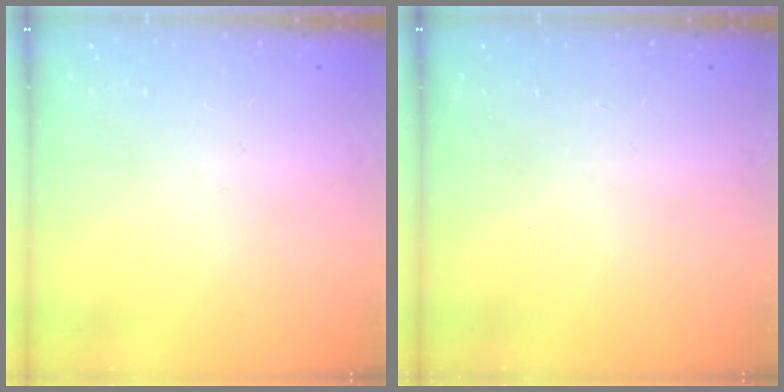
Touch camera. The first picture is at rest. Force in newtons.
{"total": 0.0}